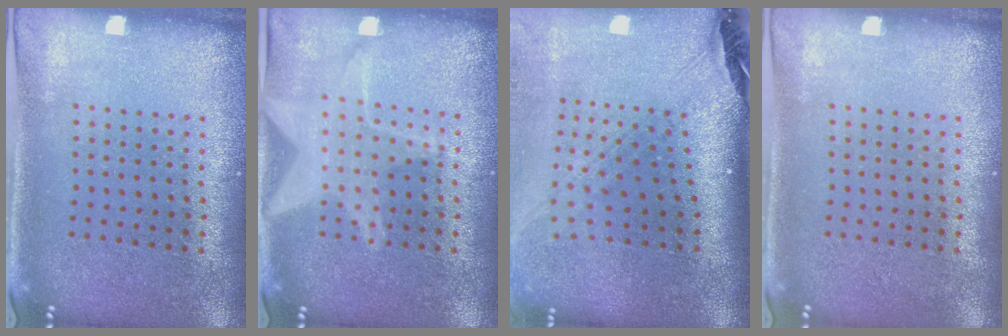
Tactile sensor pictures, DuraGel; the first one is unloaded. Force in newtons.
{"total": 1.8, "press": 1.8, "slide": 0.1}
{"total": 2.9, "press": 2.0, "slide": 2.0}
{"total": 0.0}